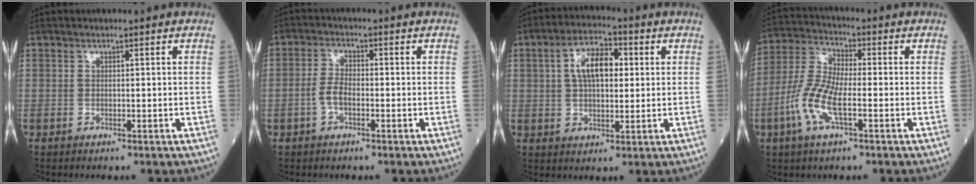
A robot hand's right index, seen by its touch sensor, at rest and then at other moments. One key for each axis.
{"total": 3.1, "fx": -1.0, "fy": 1.4, "fz": 2.6, "tx": -0.057, "ty": 0.005, "tz": -0.020}
{"total": 8.1, "fx": 1.9, "fy": 3.7, "fz": 7.0, "tx": -0.132, "ty": 0.021, "tz": 0.033}
{"total": 9.1, "fx": -2.9, "fy": 2.6, "fz": 8.3, "tx": -0.189, "ty": 0.001, "tz": -0.060}